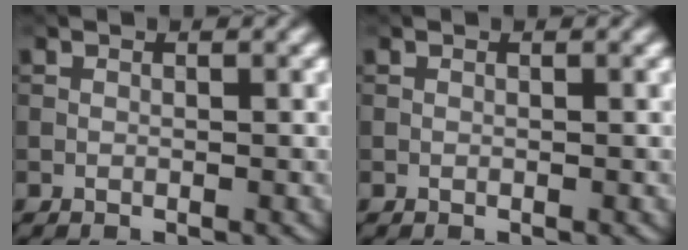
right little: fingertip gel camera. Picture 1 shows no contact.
{"total": 0.0}